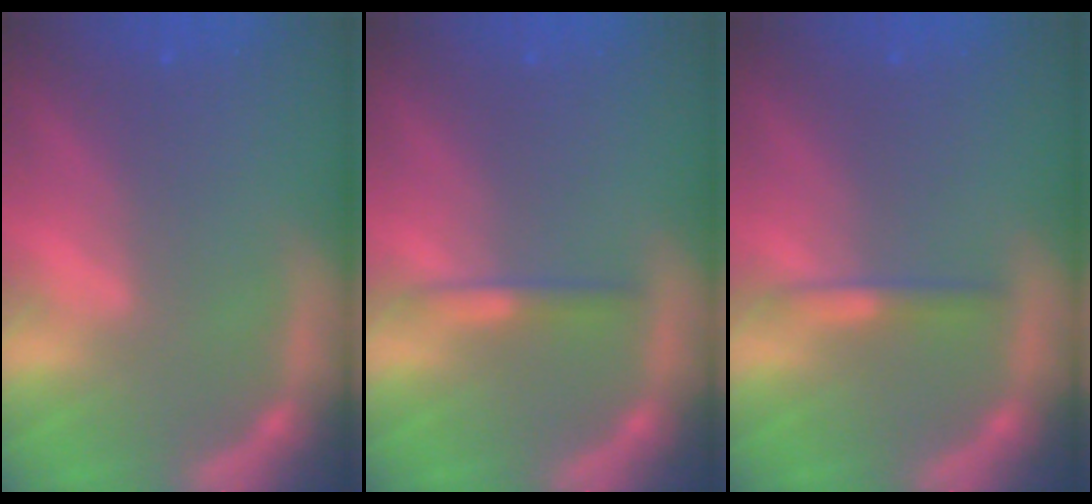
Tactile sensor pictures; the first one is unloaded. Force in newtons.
{"total": 1.4}
{"total": 1.4}